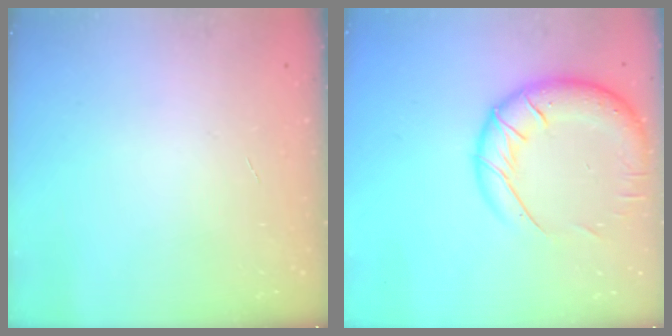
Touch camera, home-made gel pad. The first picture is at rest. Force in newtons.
{"total": 18.2, "press": 17.7, "slide": 4.3}